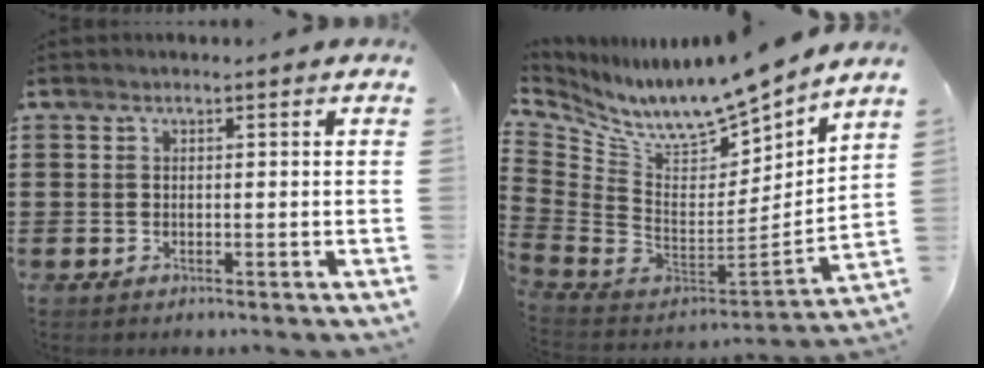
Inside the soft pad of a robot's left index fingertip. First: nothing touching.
{"total": 9.5, "force": [8.7, 1.5, 3.5], "torque": [-0.102, -0.083, 0.147]}